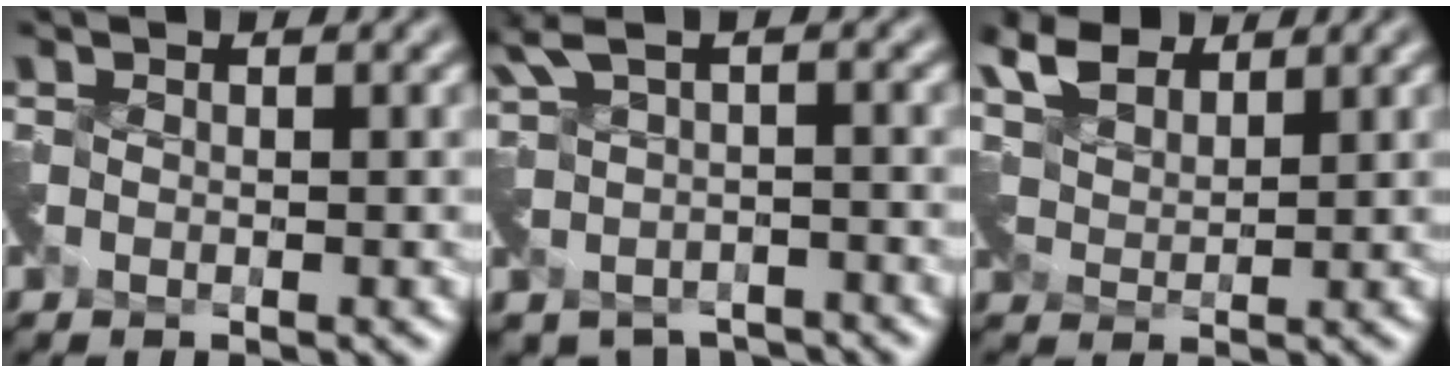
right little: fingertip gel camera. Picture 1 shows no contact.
{"total": 4.7, "force": [-1.2, 3.3, 3.1], "torque": [-0.072, -0.036, -0.011]}
{"total": 4.5, "force": [4.0, 1.6, 1.4], "torque": [-0.047, 0.011, 0.078]}